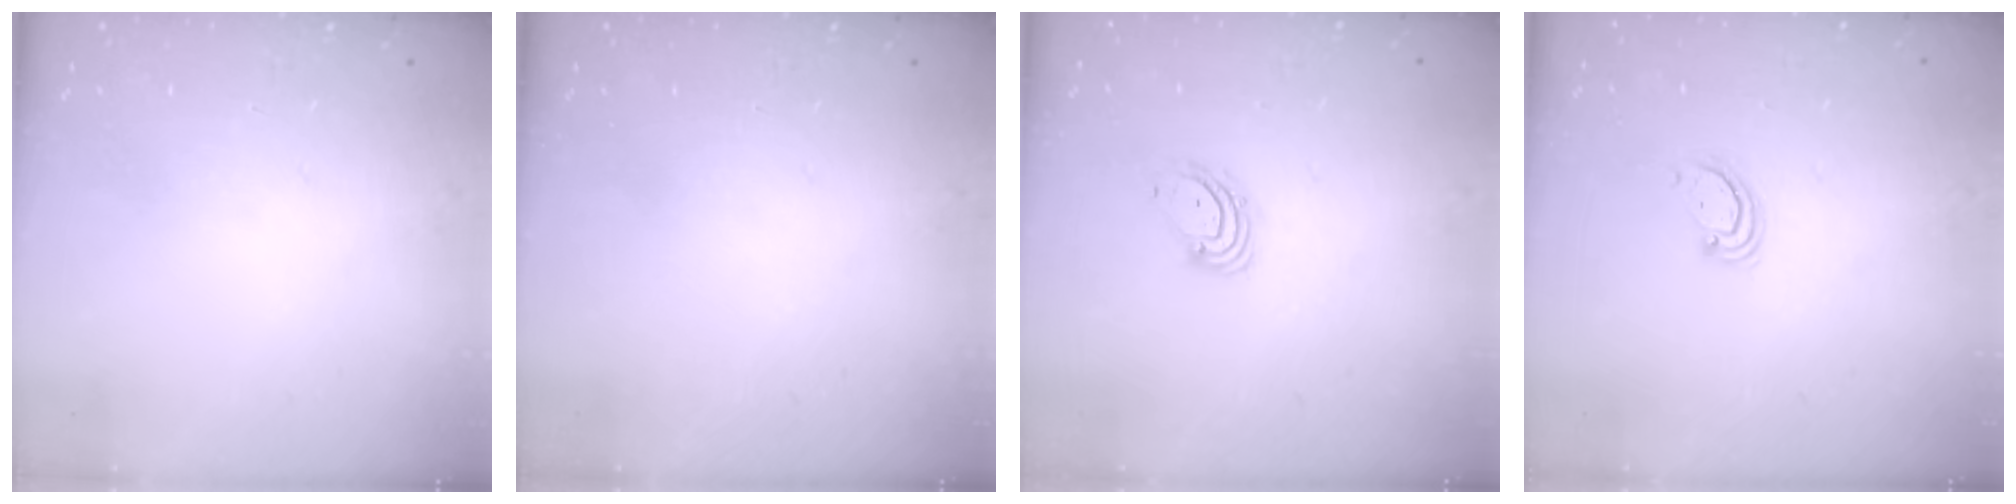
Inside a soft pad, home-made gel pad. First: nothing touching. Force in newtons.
{"total": 0.0}
{"total": 4.7, "press": 4.7, "slide": 0.6}
{"total": 3.2, "press": 3.2, "slide": 0.3}